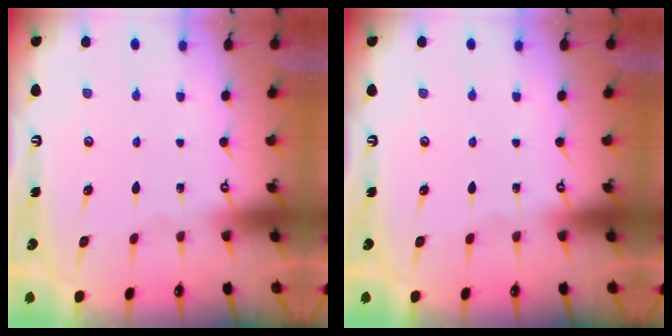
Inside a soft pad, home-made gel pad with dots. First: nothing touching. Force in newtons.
{"total": 0.0}